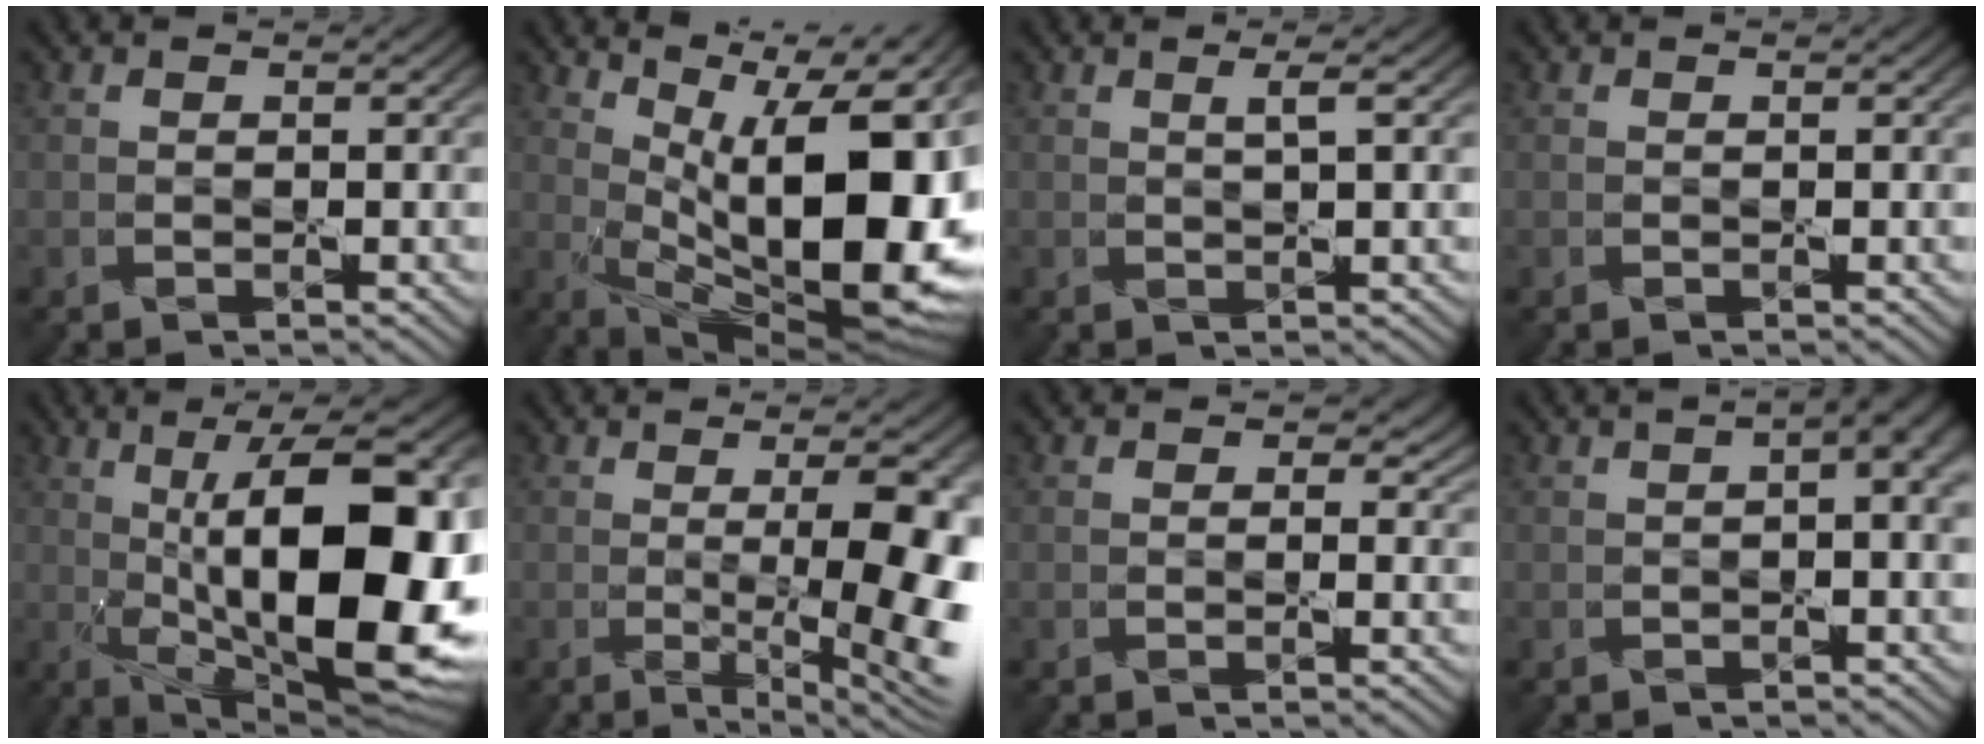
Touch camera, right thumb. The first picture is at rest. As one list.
[{"total": 17.7, "force": [3.3, 7.5, 15.7], "torque": [-0.228, 0.012, 0.067]}, {"total": 1.5, "force": [0.7, 0.2, 1.3], "torque": [-0.026, 0.009, 0.009]}, {"total": 0.0}, {"total": 17.2, "force": [-0.3, 6.6, 15.9], "torque": [-0.223, 0.015, -0.007]}, {"total": 13.3, "force": [-0.7, 4.1, 12.7], "torque": [-0.142, 0.001, -0.013]}, {"total": 1.7, "force": [0.6, 1.1, 1.1], "torque": [-0.017, -0.005, 0.010]}, {"total": 4.4, "force": [1.2, 1.3, 4.0], "torque": [-0.052, 0.012, 0.015]}]